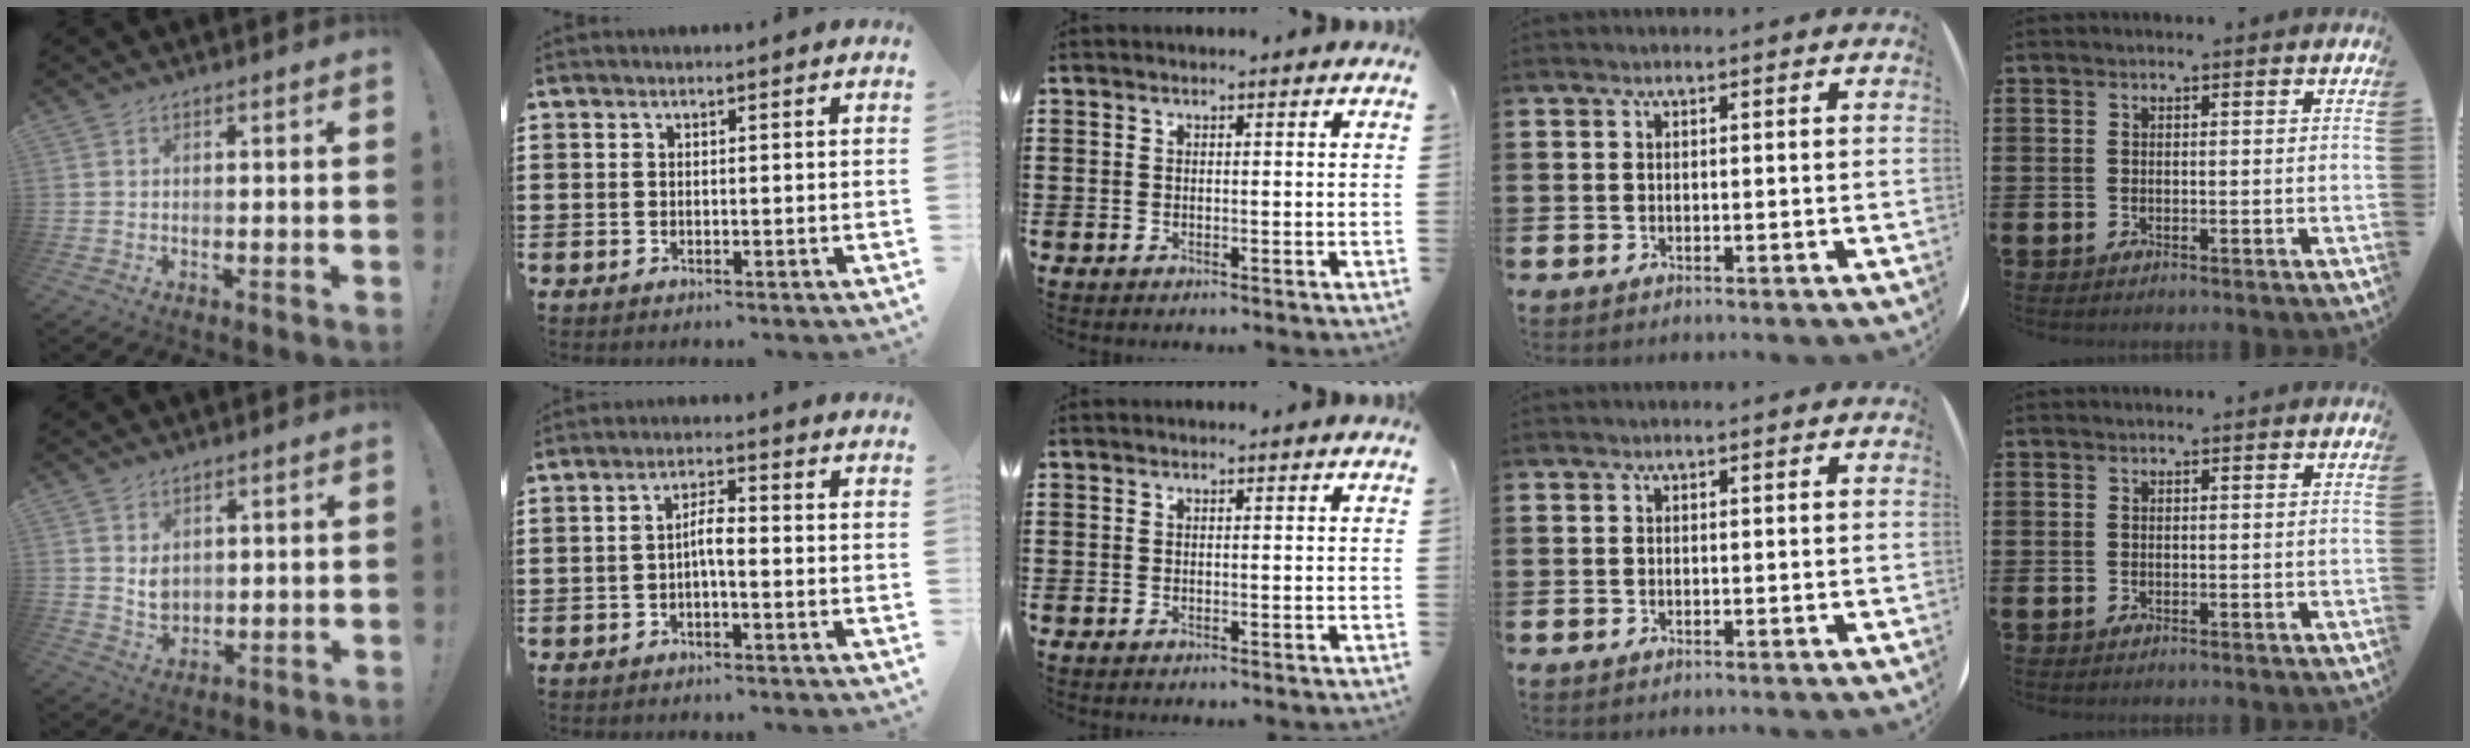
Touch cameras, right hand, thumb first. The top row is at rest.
{"thumb": {"total": 4.8, "force": [2.2, 3.8, 2.0], "torque": [-0.022, -0.015, 0.042]}, "index": {"total": 3.0, "force": [-1.0, 0.5, 2.8], "torque": [-0.051, 0.003, -0.020]}}